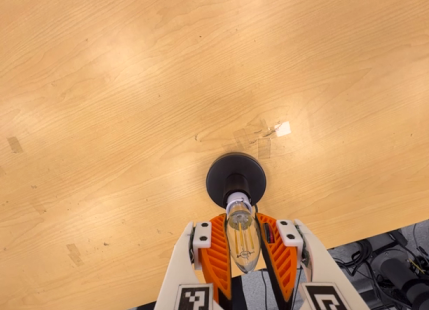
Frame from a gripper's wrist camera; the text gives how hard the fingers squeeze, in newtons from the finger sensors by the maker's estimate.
{"total": 13.4, "left": 12.8, "right": 14.1}